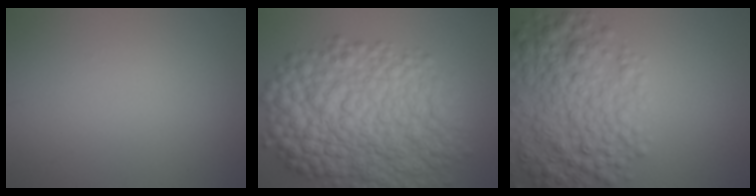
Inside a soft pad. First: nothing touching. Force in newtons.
{"total": 12.1, "press": 12.1, "slide": 0.1}
{"total": 7.4, "press": 7.4, "slide": 0.2}